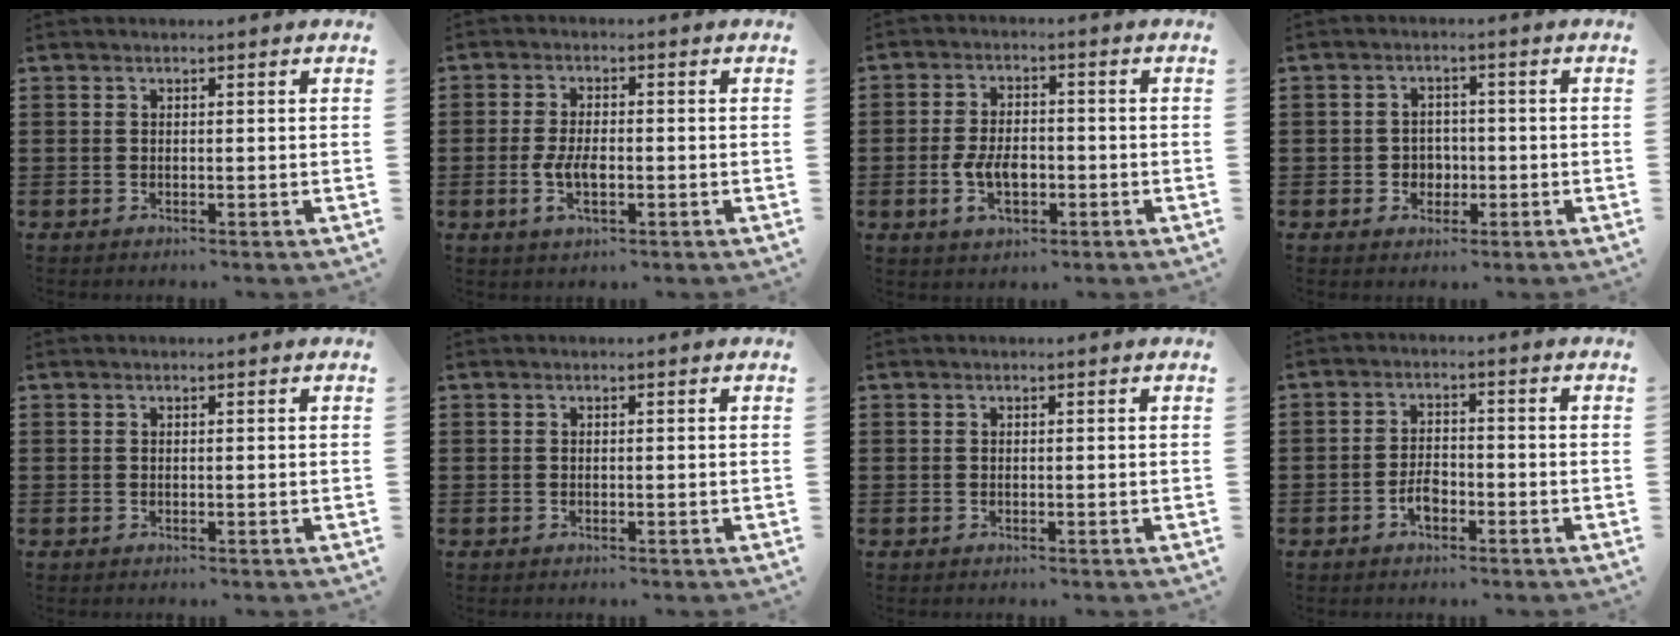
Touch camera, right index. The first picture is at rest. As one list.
[{"total": 4.8, "force": [-1.1, 2.1, 4.1], "torque": [-0.095, -0.004, -0.024]}, {"total": 5.9, "force": [-1.4, 3.5, 4.6], "torque": [-0.103, 0.001, -0.029]}, {"total": 2.9, "force": [-0.9, 2.6, 1.0], "torque": [-0.027, 0.003, -0.021]}, {"total": 0.0}, {"total": 0.0}, {"total": 0.0}, {"total": 3.2, "force": [-1.7, 1.6, 2.2], "torque": [-0.045, 0.005, -0.036]}]